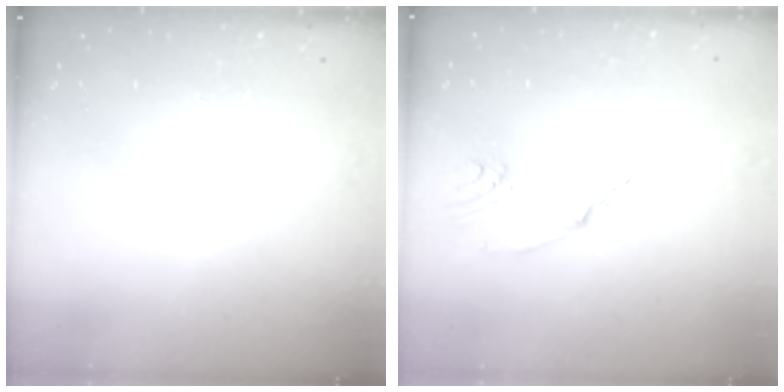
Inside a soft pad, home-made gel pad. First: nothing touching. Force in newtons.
{"total": 2.9, "press": 2.1, "slide": 1.9}